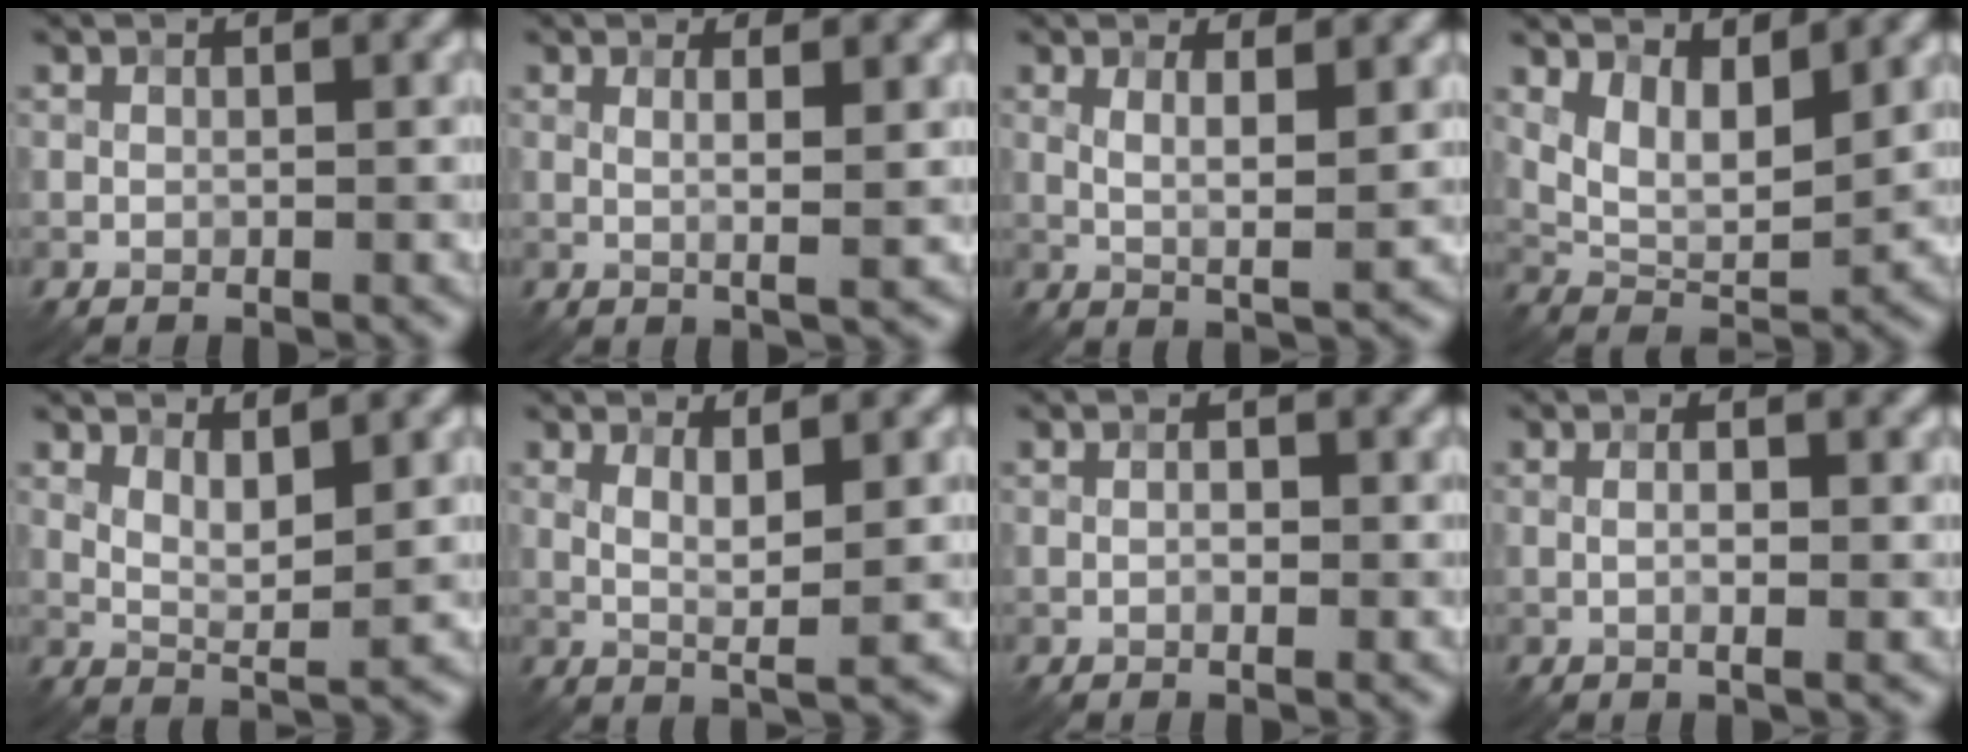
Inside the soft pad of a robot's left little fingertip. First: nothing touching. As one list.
[{"total": 2.5, "force": [0.6, 0.6, 2.4], "torque": [-0.034, 0.003, 0.005]}, {"total": 3.2, "force": [1.2, 0.7, 2.9], "torque": [-0.049, -0.007, 0.020]}, {"total": 4.9, "force": [2.5, 2.4, 3.5], "torque": [-0.072, -0.012, 0.047]}, {"total": 3.1, "force": [1.4, 0.7, 2.6], "torque": [-0.050, -0.009, 0.026]}, {"total": 3.2, "force": [0.7, 0.4, 3.1], "torque": [-0.058, -0.009, 0.014]}, {"total": 1.2, "force": [-0.1, 0.6, 1.1], "torque": [-0.011, -0.005, 0.000]}, {"total": 2.0, "force": [0.0, 0.3, 2.0], "torque": [-0.033, -0.005, -0.001]}]